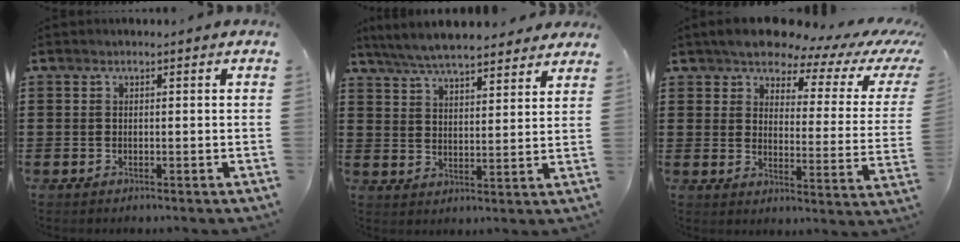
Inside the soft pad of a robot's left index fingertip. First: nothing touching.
{"total": 6.5, "force": [6.1, 0.9, 2.1], "torque": [-0.062, -0.019, 0.111]}
{"total": 6.7, "force": [5.9, 1.9, 2.4], "torque": [-0.068, -0.038, 0.099]}